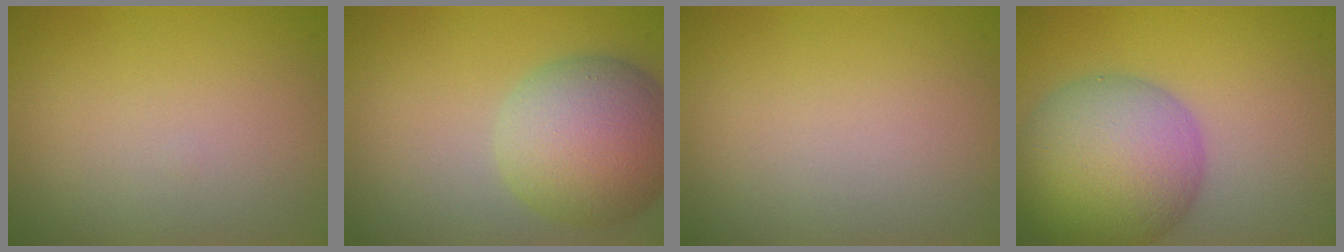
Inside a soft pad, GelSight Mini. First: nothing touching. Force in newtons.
{"total": 7.7, "press": 7.7, "slide": 0.4}
{"total": 0.0}
{"total": 10.0, "press": 10.0, "slide": 0.5}